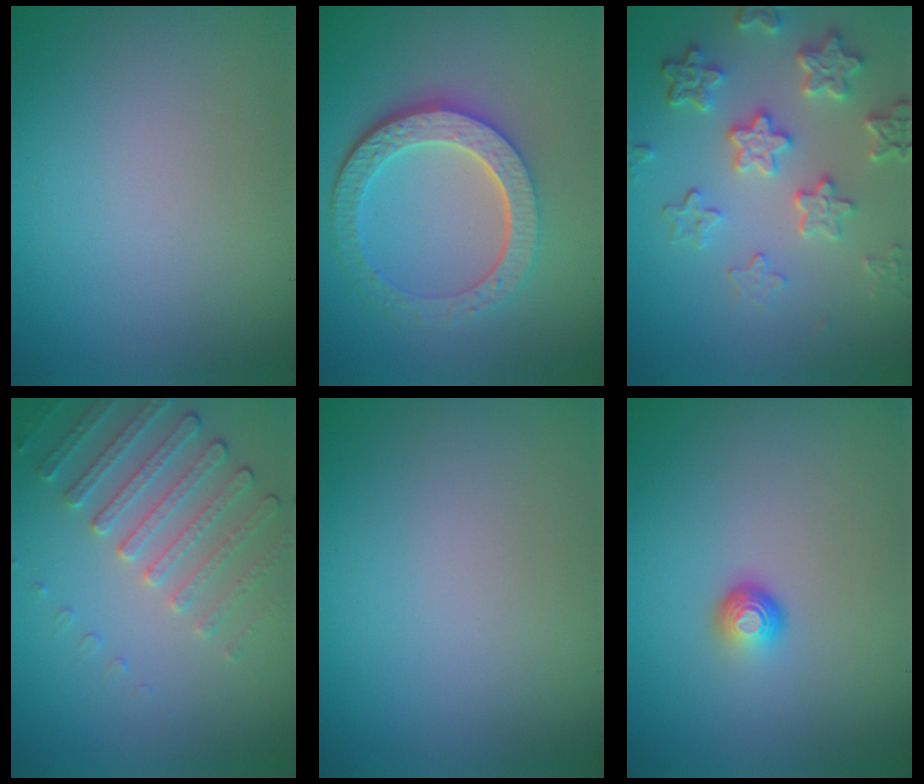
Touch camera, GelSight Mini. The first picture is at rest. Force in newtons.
{"total": 6.0, "press": 4.5, "slide": 4.0}
{"total": 5.5, "press": 4.3, "slide": 3.5}
{"total": 3.0, "press": 2.7, "slide": 1.3}
{"total": 0.0}
{"total": 1.8, "press": 1.1, "slide": 1.4}